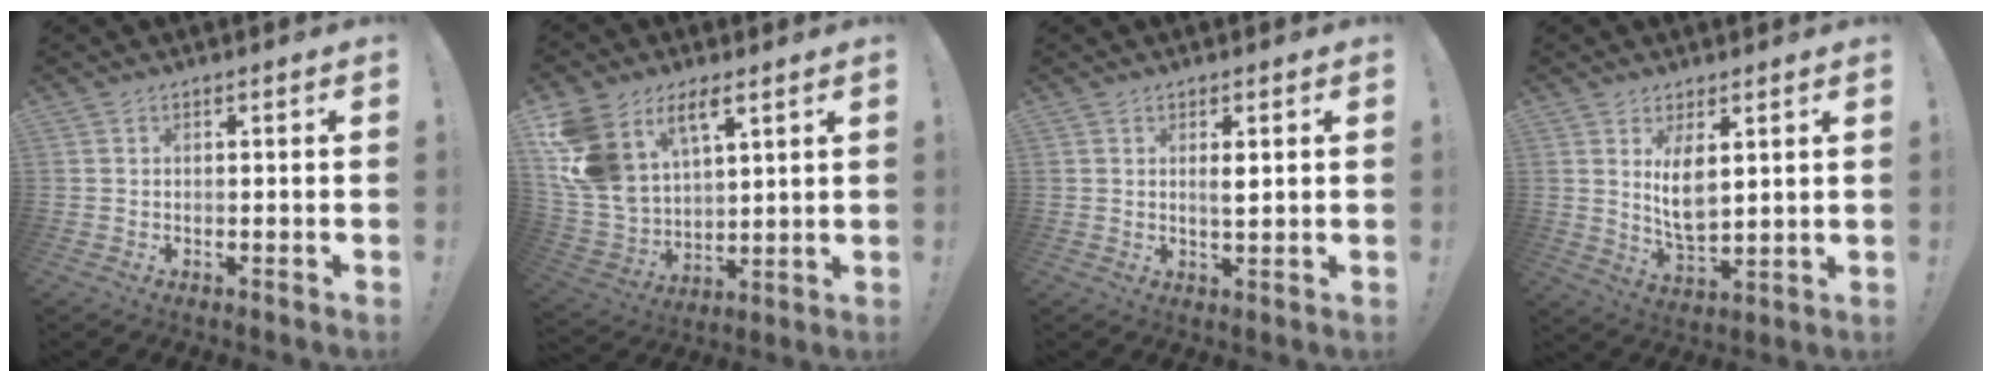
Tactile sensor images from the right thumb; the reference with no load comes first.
{"total": 15.8, "force": [8.3, 10.2, 8.7], "torque": [-0.189, -0.044, 0.162]}
{"total": 2.7, "force": [0.7, 0.7, 2.5], "torque": [-0.036, -0.007, 0.009]}
{"total": 8.1, "force": [3.3, 3.6, 6.5], "torque": [-0.118, -0.027, 0.053]}